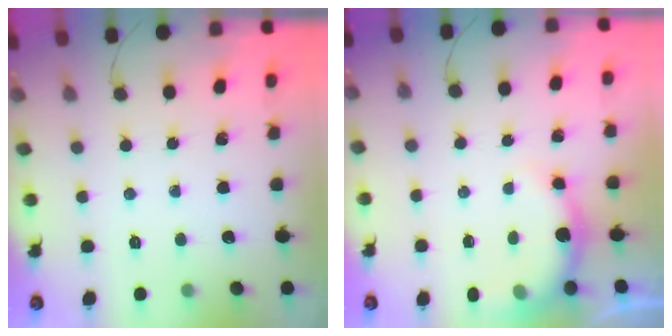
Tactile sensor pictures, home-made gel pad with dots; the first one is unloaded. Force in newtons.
{"total": 5.2, "press": 5.2, "slide": 0.5}